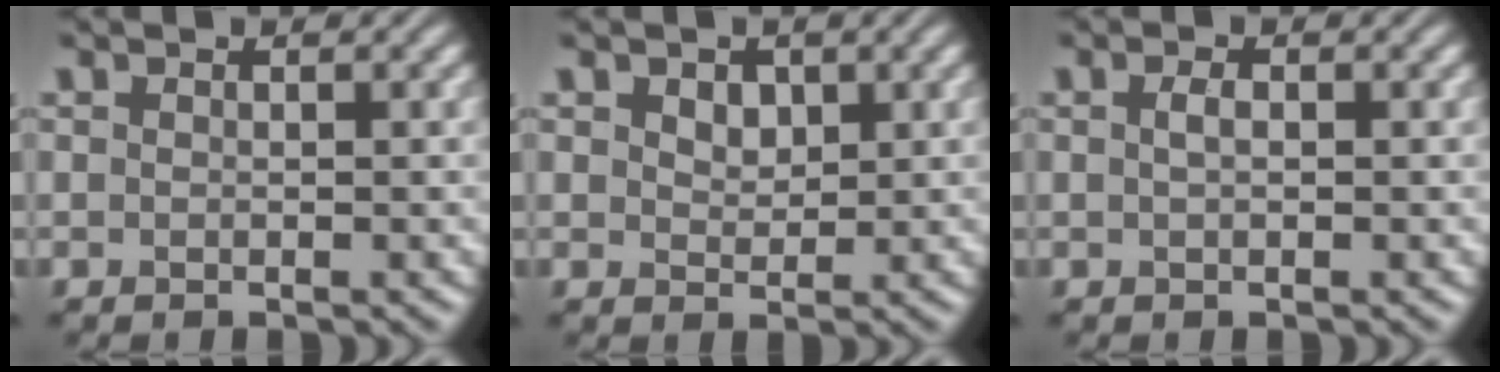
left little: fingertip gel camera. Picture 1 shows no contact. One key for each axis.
{"total": 2.0, "fx": 0.9, "fy": 1.4, "fz": 1.1, "tx": -0.019, "ty": 0.002, "tz": 0.011}
{"total": 0.9, "fx": 0.1, "fy": 0.4, "fz": 0.8, "tx": -0.020, "ty": 0.001, "tz": 0.001}